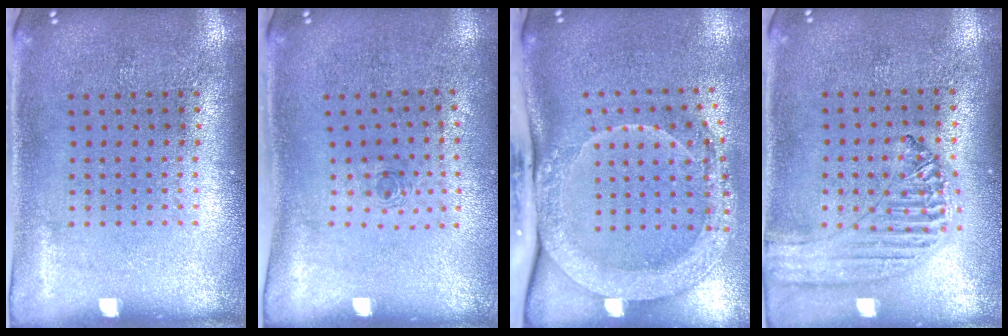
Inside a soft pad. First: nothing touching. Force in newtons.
{"total": 0.7, "press": 0.3, "slide": 0.6}
{"total": 2.4, "press": 2.1, "slide": 1.1}
{"total": 1.3, "press": 1.3, "slide": 0.2}